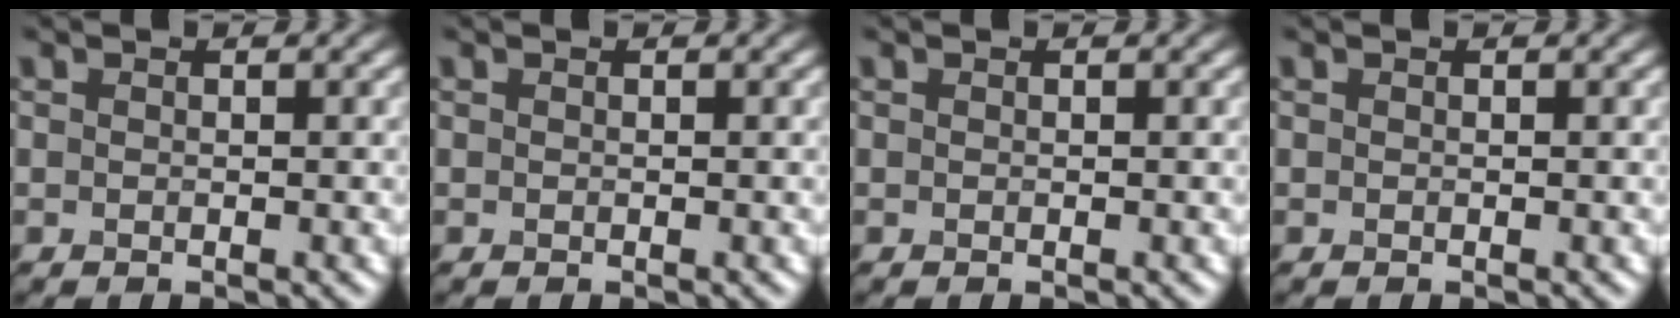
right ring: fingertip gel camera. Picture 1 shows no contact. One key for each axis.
{"total": 0.0}
{"total": 0.0}
{"total": 0.0}